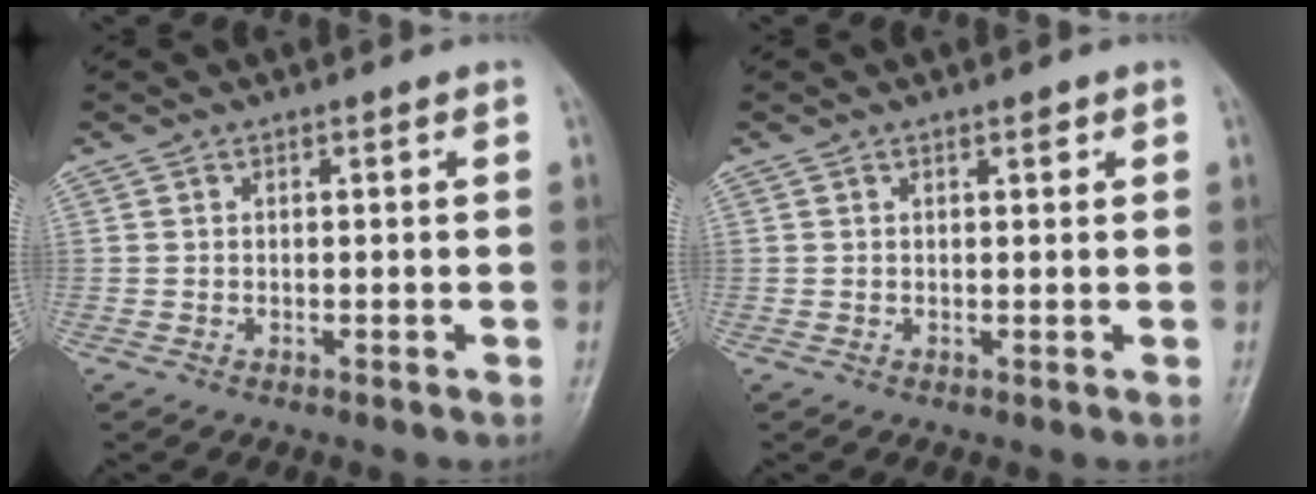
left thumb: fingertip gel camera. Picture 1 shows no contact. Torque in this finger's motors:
{"motor_torque": [-0.59, -0.34, -0.31, -0.09, 0.02]}